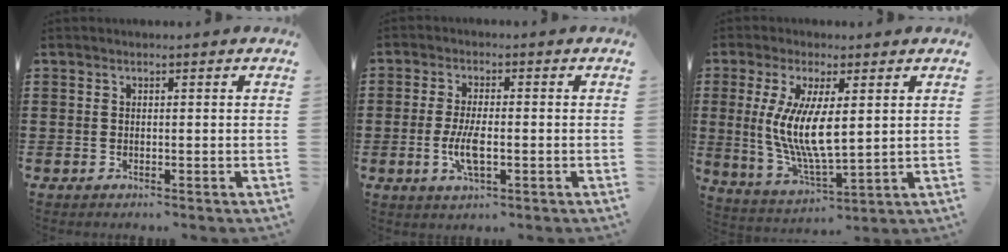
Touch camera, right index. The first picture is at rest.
{"total": 5.1, "force": [-1.2, 1.8, 4.6], "torque": [-0.100, -0.003, -0.025]}
{"total": 9.0, "force": [1.4, 2.8, 8.4], "torque": [-0.177, -0.004, 0.024]}